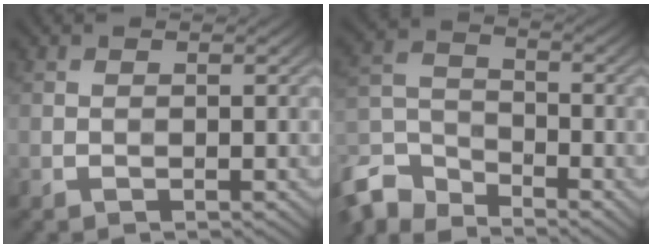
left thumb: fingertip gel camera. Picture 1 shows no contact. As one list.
[{"total": 7.9, "force": [-6.5, 3.3, 3.1], "torque": [-0.074, -0.010, -0.148]}]